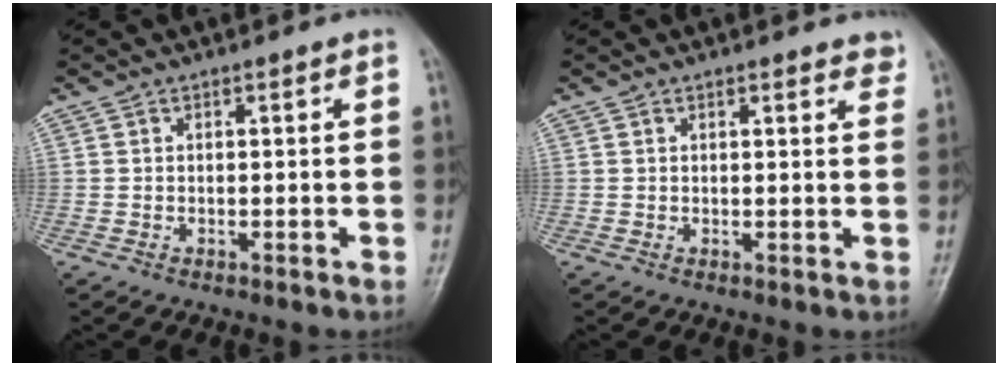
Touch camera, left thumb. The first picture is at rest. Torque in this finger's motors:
{"motor_torque": [-0.03, 0.04, -0.20, -0.01, 0.03]}